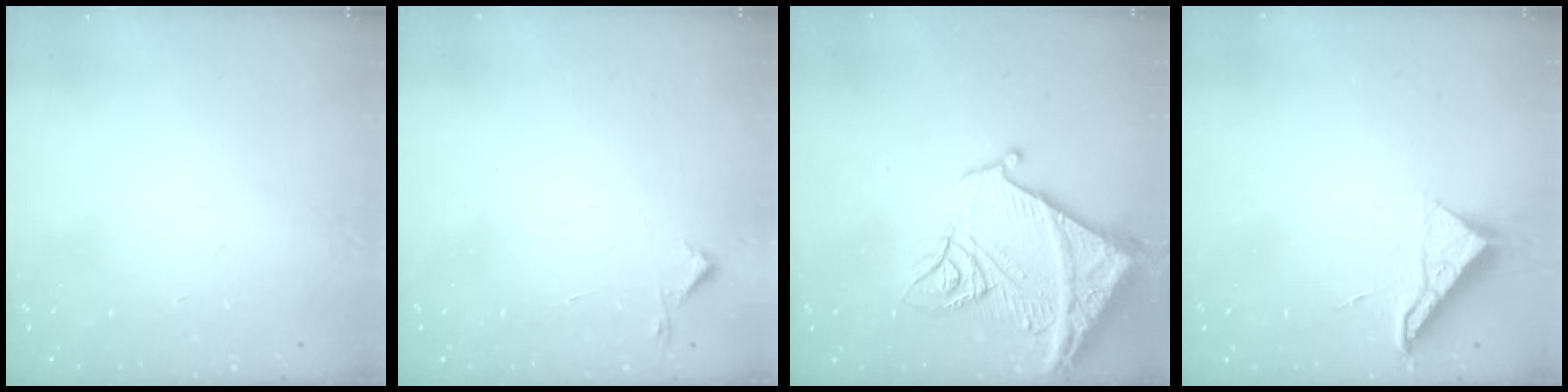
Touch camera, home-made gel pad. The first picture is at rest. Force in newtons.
{"total": 2.7, "press": 2.6, "slide": 0.4}
{"total": 18.9, "press": 18.7, "slide": 2.3}
{"total": 7.3, "press": 7.2, "slide": 0.5}